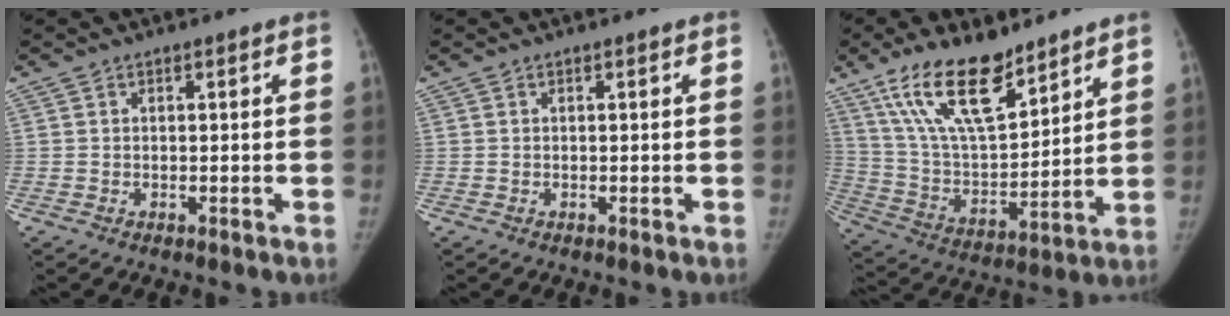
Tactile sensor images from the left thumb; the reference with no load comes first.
{"total": 0.0}
{"total": 18.9, "force": [12.5, 7.4, 12.1], "torque": [-0.182, -0.062, 0.239]}